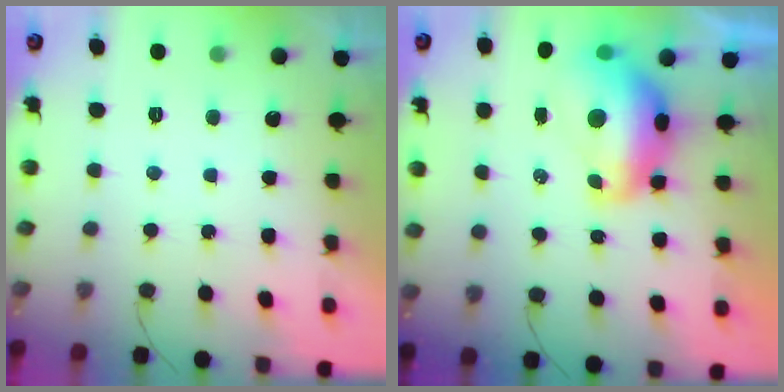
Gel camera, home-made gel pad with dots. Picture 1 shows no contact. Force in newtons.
{"total": 10.0, "press": 9.9, "slide": 1.0}